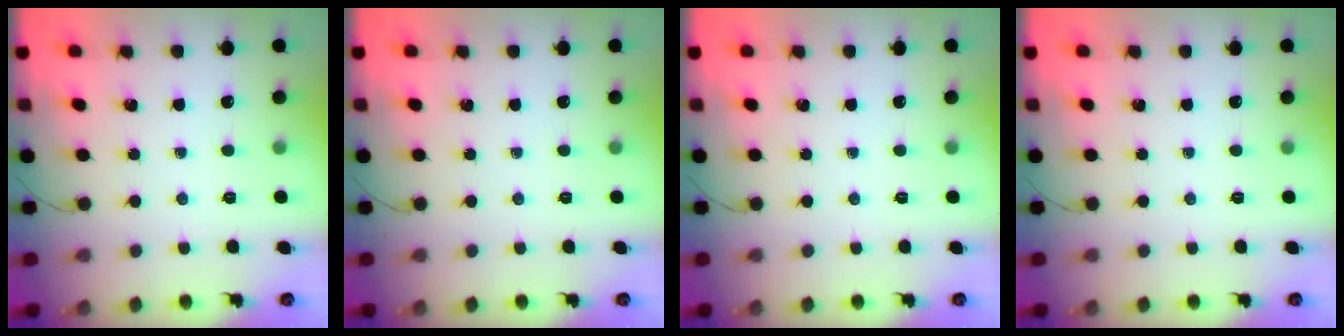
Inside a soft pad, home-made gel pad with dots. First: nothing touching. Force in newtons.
{"total": 0.0}
{"total": 0.0}
{"total": 0.0}